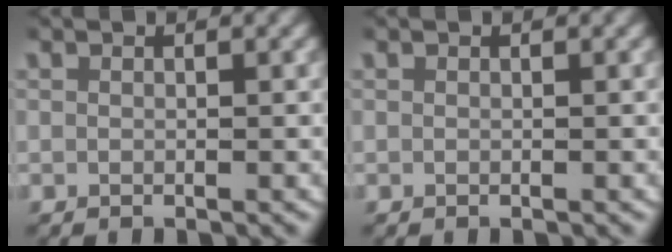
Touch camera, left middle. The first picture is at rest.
{"total": 0.0}